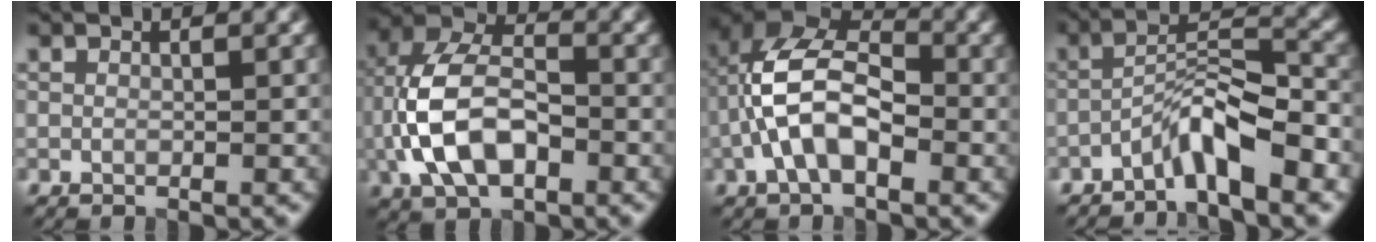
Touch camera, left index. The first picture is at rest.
{"total": 8.5, "force": [-2.0, 4.8, 6.8], "torque": [-0.136, 0.016, -0.045]}
{"total": 8.3, "force": [-1.9, 4.3, 6.9], "torque": [-0.142, 0.019, -0.043]}
{"total": 5.2, "force": [-3.5, 0.8, 3.8], "torque": [-0.066, 0.019, -0.069]}